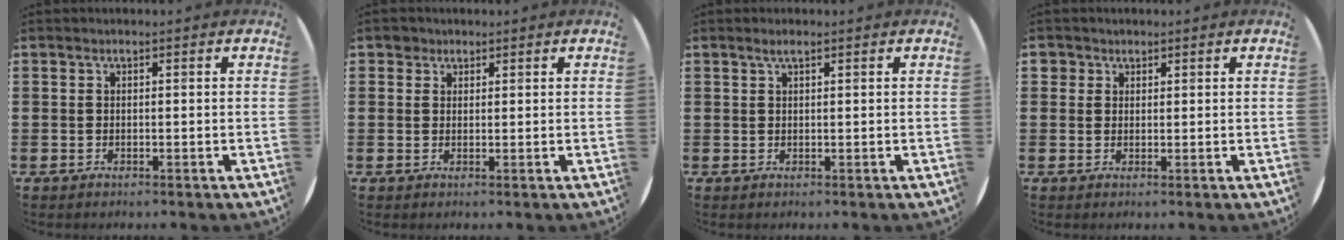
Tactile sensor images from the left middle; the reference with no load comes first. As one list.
[{"total": 1.5, "force": [1.2, 1.0, 0.1], "torque": [0.006, 0.002, 0.021]}, {"total": 1.0, "force": [0.7, 0.1, 0.7], "torque": [-0.013, 0.004, 0.012]}, {"total": 1.6, "force": [1.2, 1.1, 0.0], "torque": [0.007, 0.002, 0.021]}]